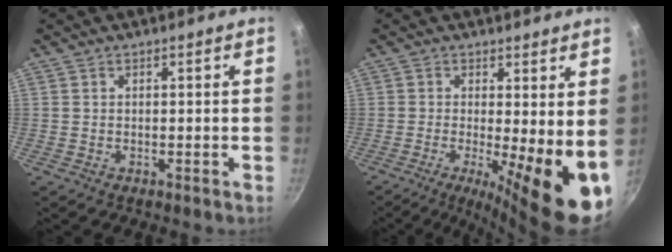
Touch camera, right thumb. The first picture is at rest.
{"total": 12.8, "force": [-1.6, 3.2, 12.3], "torque": [-0.149, -0.021, -0.021]}